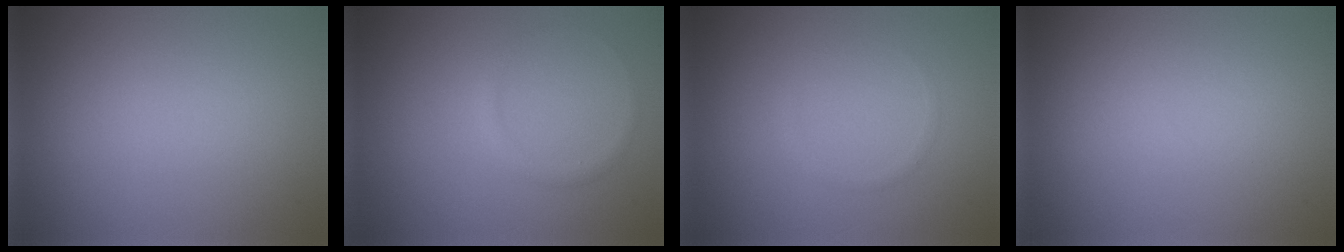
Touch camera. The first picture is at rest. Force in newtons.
{"total": 0.9, "press": 0.8, "slide": 0.1}
{"total": 0.5, "press": 0.5, "slide": 0.0}
{"total": 0.0}